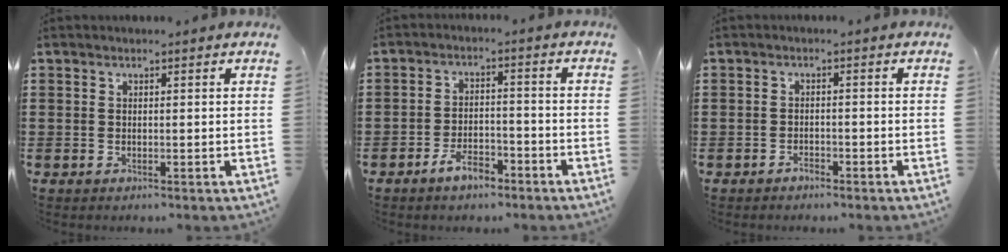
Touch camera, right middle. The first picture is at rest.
{"total": 4.8, "force": [-3.6, 1.8, 2.5], "torque": [-0.047, 0.010, -0.070]}
{"total": 1.4, "force": [-1.2, 0.4, 0.5], "torque": [-0.014, -0.003, -0.024]}